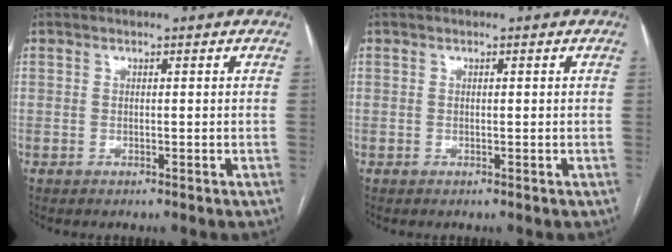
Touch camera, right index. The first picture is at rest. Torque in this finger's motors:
{"motor_torque": [0.00, 0.03, -0.01, 0.00]}